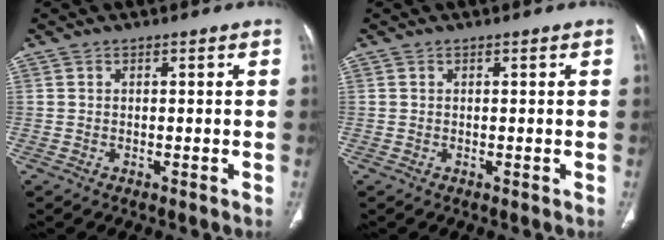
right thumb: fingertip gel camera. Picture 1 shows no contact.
{"total": 0.0}